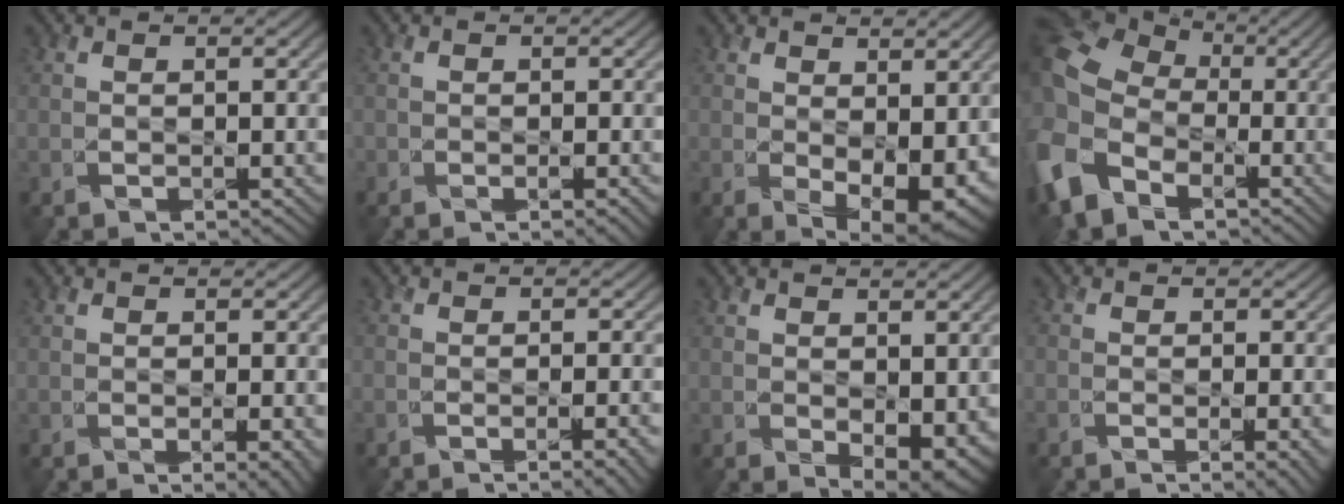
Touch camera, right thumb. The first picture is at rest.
{"total": 1.3, "force": [-0.7, 0.5, 0.9], "torque": [-0.013, -0.002, -0.008]}
{"total": 6.4, "force": [0.1, 3.4, 5.4], "torque": [-0.097, -0.024, 0.016]}
{"total": 13.5, "force": [-3.3, 9.9, 8.5], "torque": [-0.243, -0.042, -0.058]}
{"total": 1.6, "force": [-0.4, 0.1, 1.6], "torque": [-0.026, -0.004, -0.008]}
{"total": 4.4, "force": [-2.5, 1.0, 3.5], "torque": [-0.041, 0.008, -0.035]}
{"total": 4.1, "force": [-0.3, 2.2, 3.4], "torque": [-0.055, -0.020, 0.005]}
{"total": 3.9, "force": [-1.9, 1.1, 3.2], "torque": [-0.038, -0.004, -0.027]}